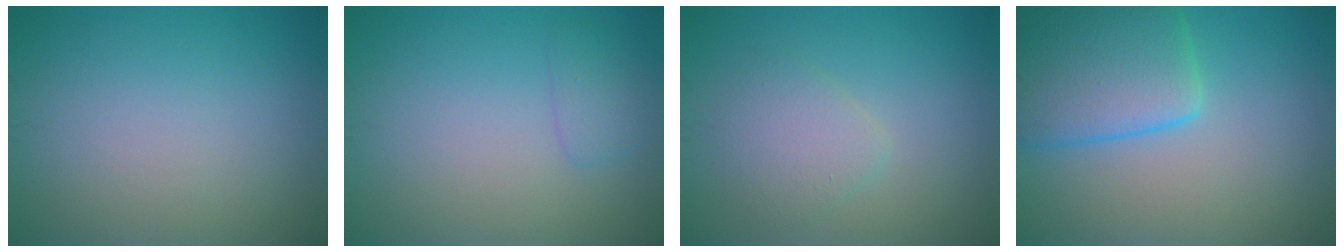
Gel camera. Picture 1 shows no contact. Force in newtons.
{"total": 1.4, "press": 1.4, "slide": 0.1}
{"total": 2.4, "press": 2.4, "slide": 0.2}
{"total": 7.3, "press": 7.2, "slide": 0.6}